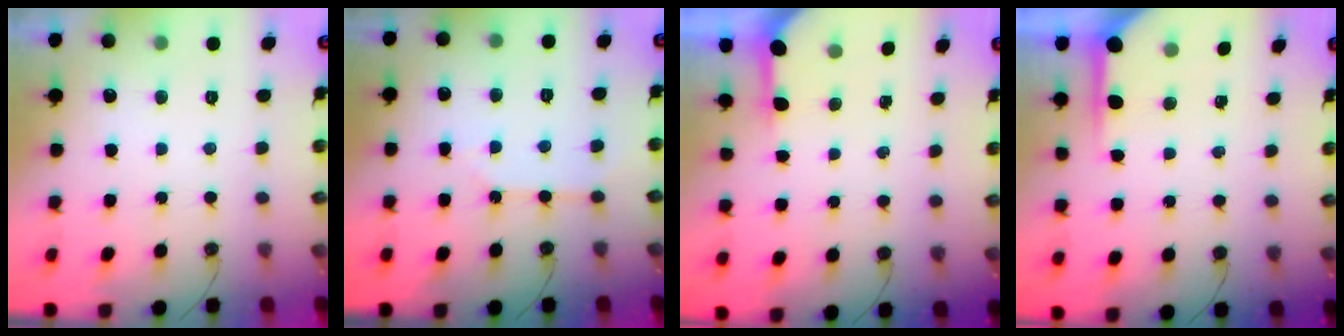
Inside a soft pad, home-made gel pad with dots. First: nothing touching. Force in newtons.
{"total": 2.5, "press": 2.5, "slide": 0.2}
{"total": 3.2, "press": 3.2, "slide": 0.2}
{"total": 6.2, "press": 6.2, "slide": 0.4}